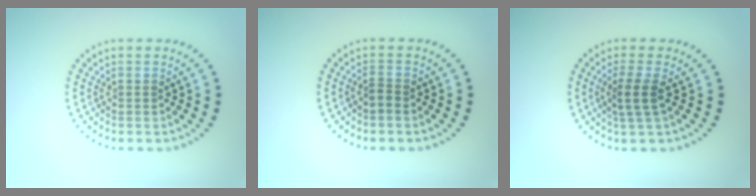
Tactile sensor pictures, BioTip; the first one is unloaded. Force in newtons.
{"total": 1.1, "press": 0.8, "slide": 0.6}
{"total": 2.5, "press": 2.0, "slide": 1.5}